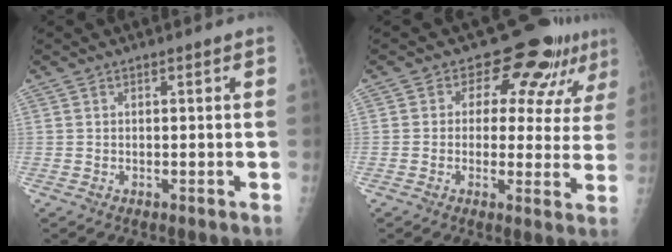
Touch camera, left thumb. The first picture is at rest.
{"total": 10.7, "force": [6.8, 6.0, 5.7], "torque": [-0.033, -0.029, 0.071]}